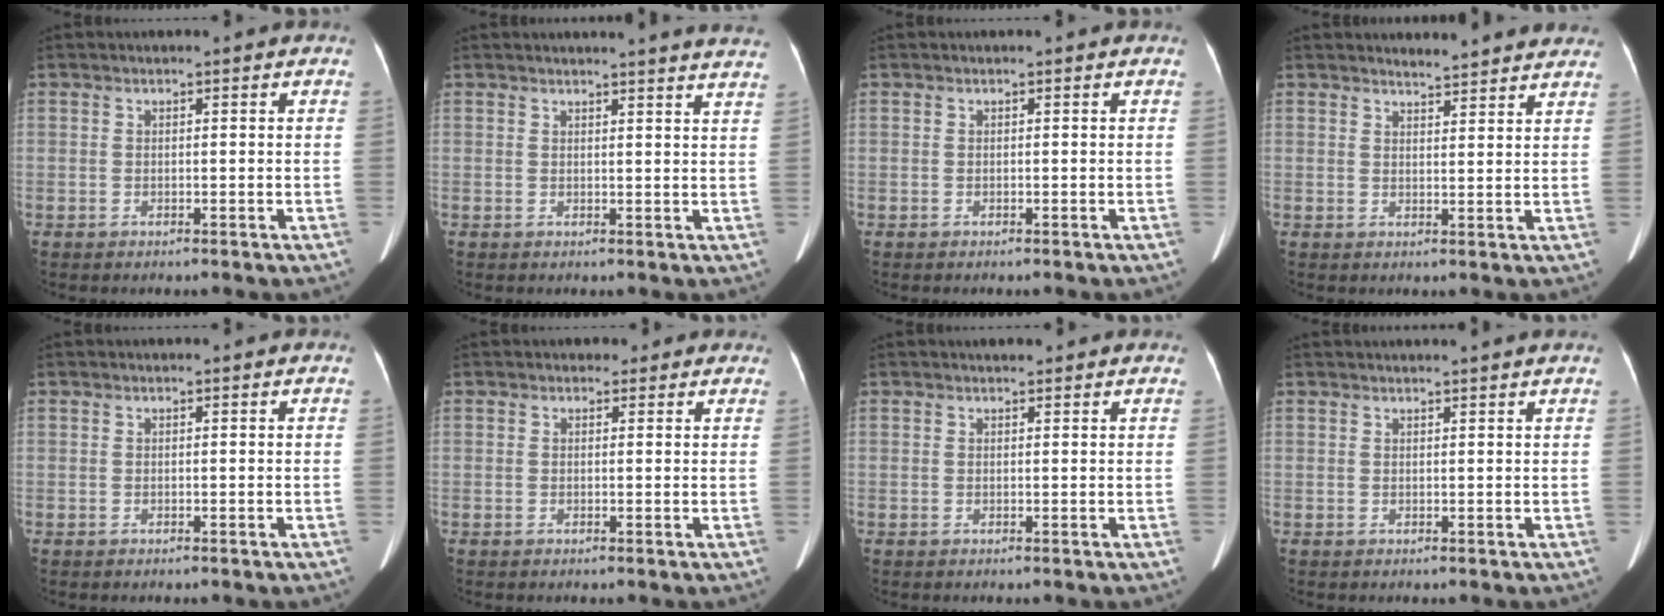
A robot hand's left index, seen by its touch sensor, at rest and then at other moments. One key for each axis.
{"total": 11.2, "fx": 10.7, "fy": -0.6, "fz": 3.5, "tx": -0.040, "ty": -0.038, "tz": 0.100}
{"total": 0.0}
{"total": 7.2, "fx": 7.0, "fy": 0.8, "fz": 1.6, "tx": -0.020, "ty": 0.001, "tz": 0.071}
{"total": 0.0}
{"total": 2.0, "fx": 1.4, "fy": 1.4, "fz": 0.3, "tx": 0.005, "ty": 0.004, "tz": 0.012}
{"total": 2.1, "fx": 1.8, "fy": 0.7, "fz": 0.9, "tx": -0.010, "ty": 0.015, "tz": 0.024}
{"total": 3.5, "fx": 3.3, "fy": -0.6, "fz": 1.2, "tx": -0.018, "ty": 0.015, "tz": 0.040}